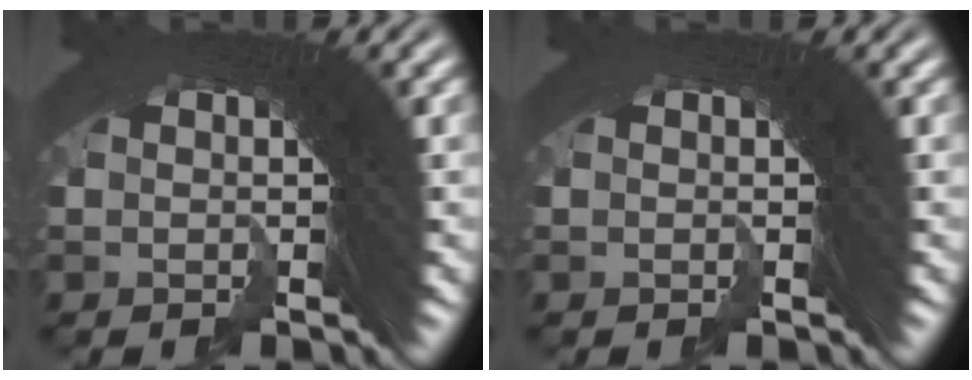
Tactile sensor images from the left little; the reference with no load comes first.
{"total": 0.0}